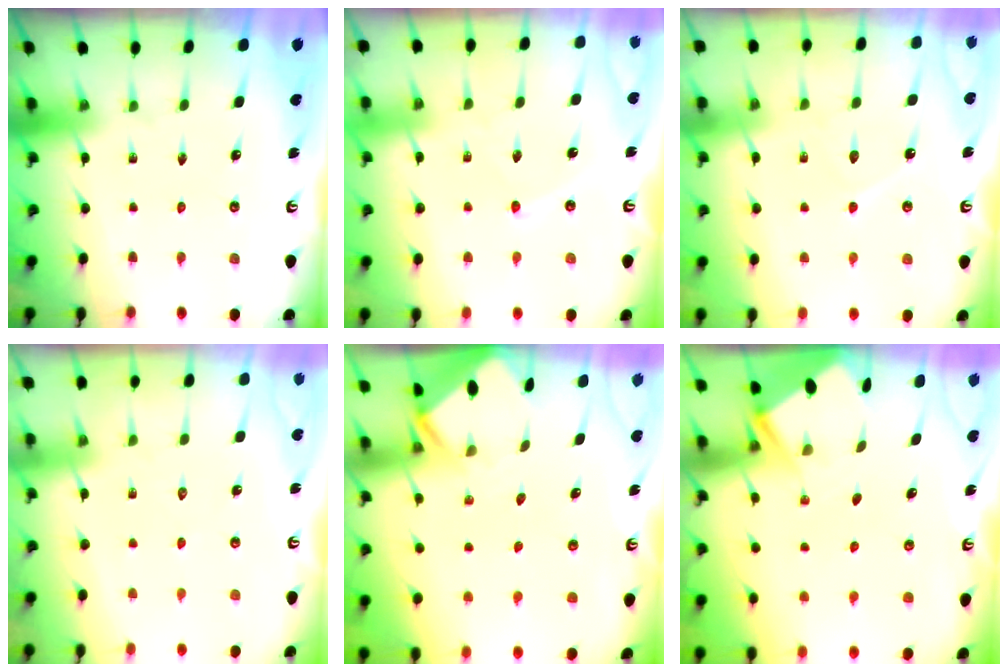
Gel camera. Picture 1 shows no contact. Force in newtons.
{"total": 3.7, "press": 3.7, "slide": 0.1}
{"total": 5.3, "press": 5.2, "slide": 0.6}
{"total": 2.9, "press": 2.9, "slide": 0.4}
{"total": 2.8, "press": 2.8, "slide": 0.2}
{"total": 2.8, "press": 2.8, "slide": 0.4}